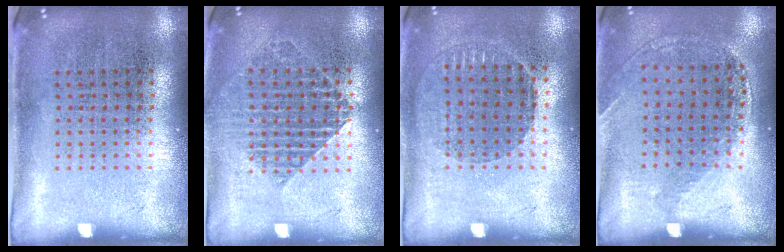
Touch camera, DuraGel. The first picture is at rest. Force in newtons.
{"total": 1.4, "press": 1.3, "slide": 0.5}
{"total": 0.9, "press": 0.8, "slide": 0.3}
{"total": 1.2, "press": 1.1, "slide": 0.5}